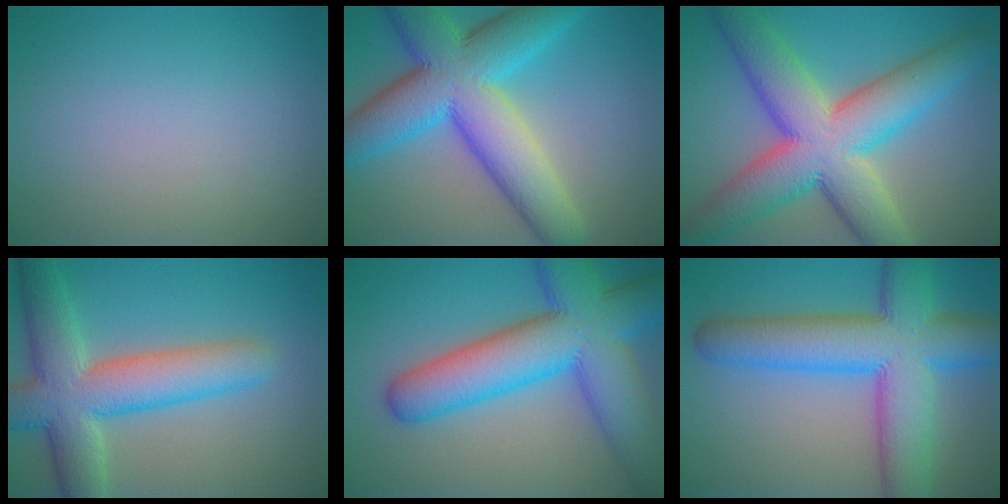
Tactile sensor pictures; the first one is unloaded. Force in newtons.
{"total": 12.3, "press": 12.3, "slide": 0.4}
{"total": 12.3, "press": 12.3, "slide": 0.6}
{"total": 9.1, "press": 9.1, "slide": 0.3}
{"total": 12.6, "press": 12.6, "slide": 0.6}
{"total": 11.5, "press": 11.5, "slide": 0.4}